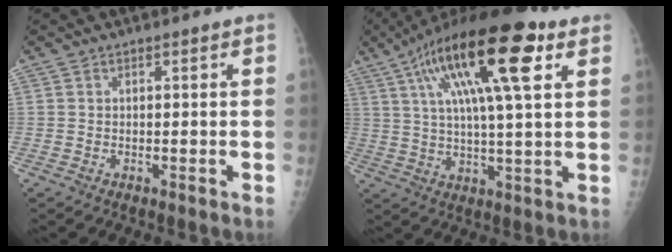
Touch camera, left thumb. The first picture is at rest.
{"total": 21.9, "force": [9.2, 5.6, 19.1], "torque": [-0.325, 0.007, 0.147]}